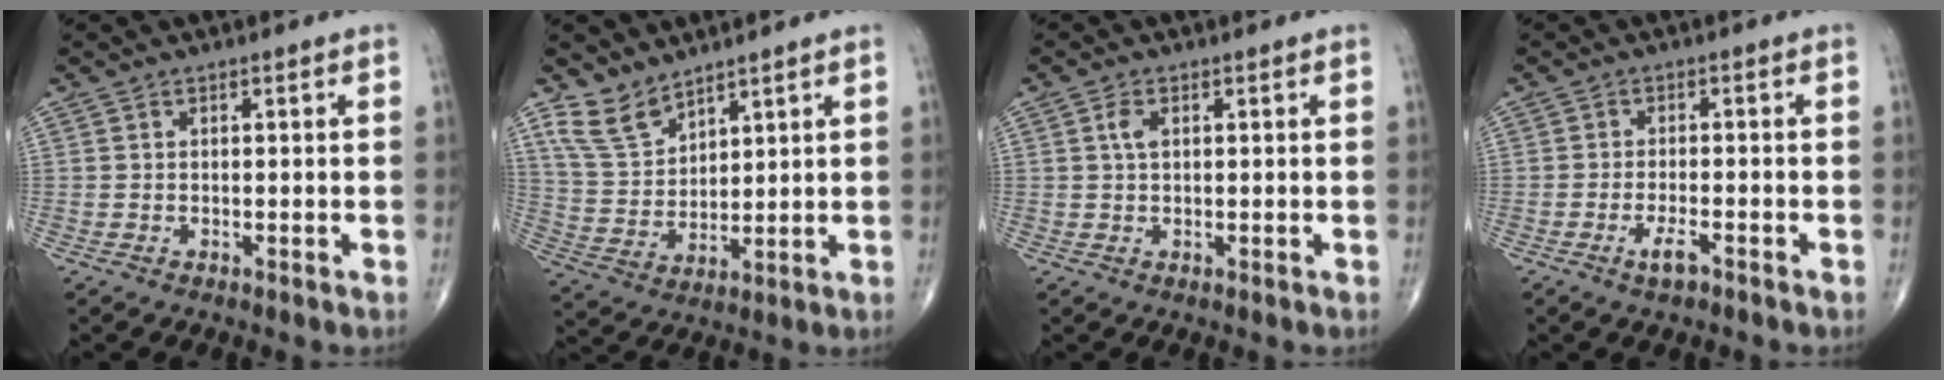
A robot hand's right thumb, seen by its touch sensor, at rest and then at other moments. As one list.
[{"total": 7.7, "force": [6.1, 3.7, 2.8], "torque": [-0.045, -0.037, 0.138]}, {"total": 2.2, "force": [0.6, 1.2, 1.8], "torque": [-0.037, 0.004, 0.013]}, {"total": 3.2, "force": [-1.9, 0.9, 2.3], "torque": [-0.046, 0.007, -0.037]}]